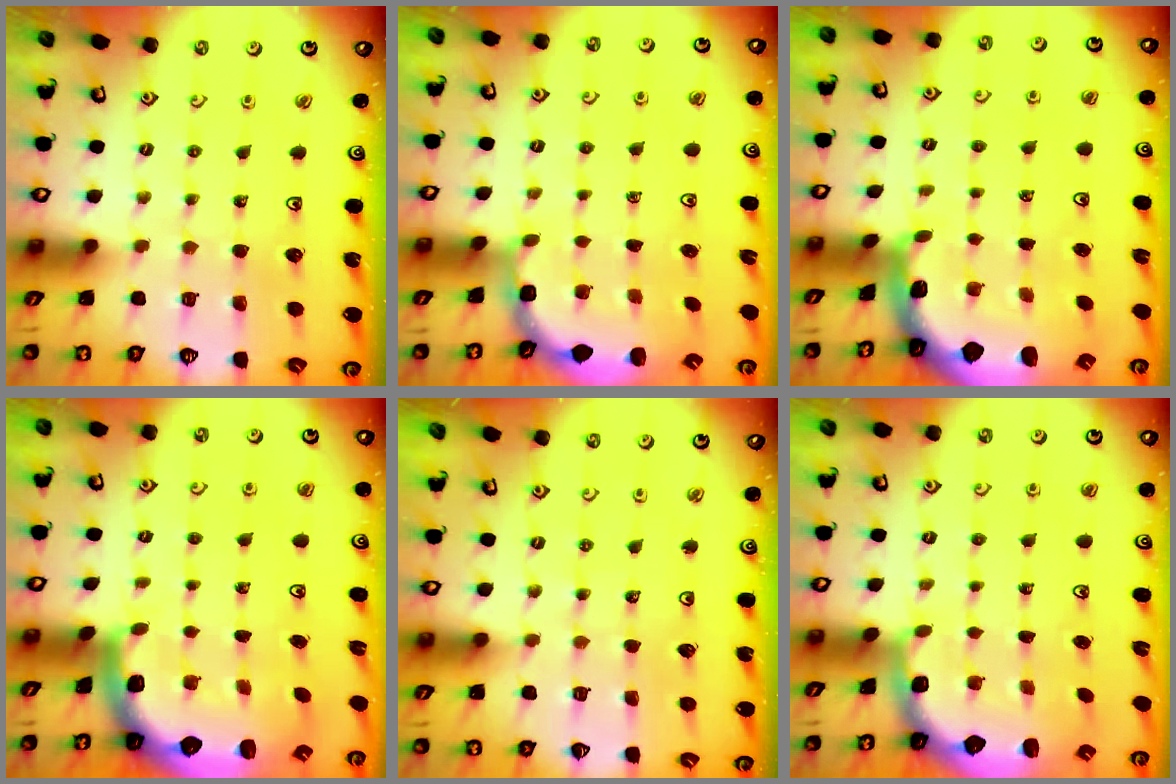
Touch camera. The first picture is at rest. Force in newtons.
{"total": 2.9, "press": 2.5, "slide": 1.4}
{"total": 1.9, "press": 1.9, "slide": 0.4}
{"total": 2.8, "press": 2.5, "slide": 1.4}
{"total": 2.6, "press": 2.6, "slide": 0.2}
{"total": 2.8, "press": 1.7, "slide": 2.2}